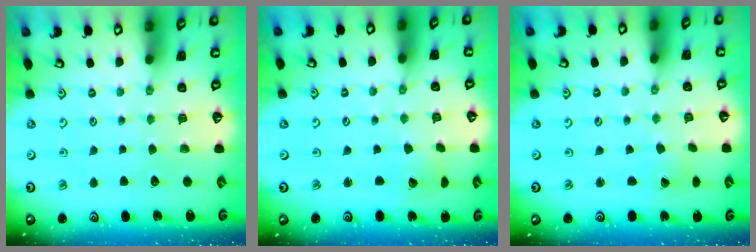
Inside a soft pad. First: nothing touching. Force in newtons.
{"total": 3.0, "press": 3.0, "slide": 0.4}
{"total": 0.5, "press": 0.5, "slide": 0.0}